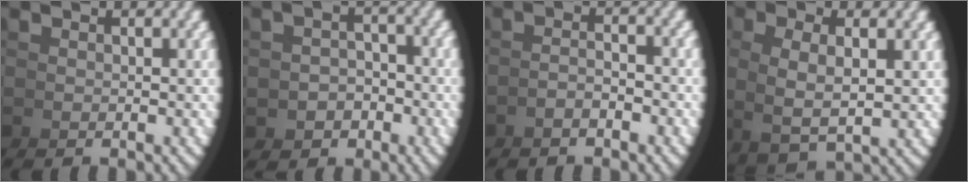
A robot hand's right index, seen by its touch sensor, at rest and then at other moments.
{"total": 4.5, "force": [-2.2, 3.6, 1.3], "torque": [-0.008, -0.015, -0.036]}
{"total": 1.6, "force": [-1.3, -0.4, 0.7], "torque": [0.008, 0.008, -0.029]}
{"total": 4.0, "force": [1.1, 1.8, 3.4], "torque": [-0.069, 0.003, 0.031]}